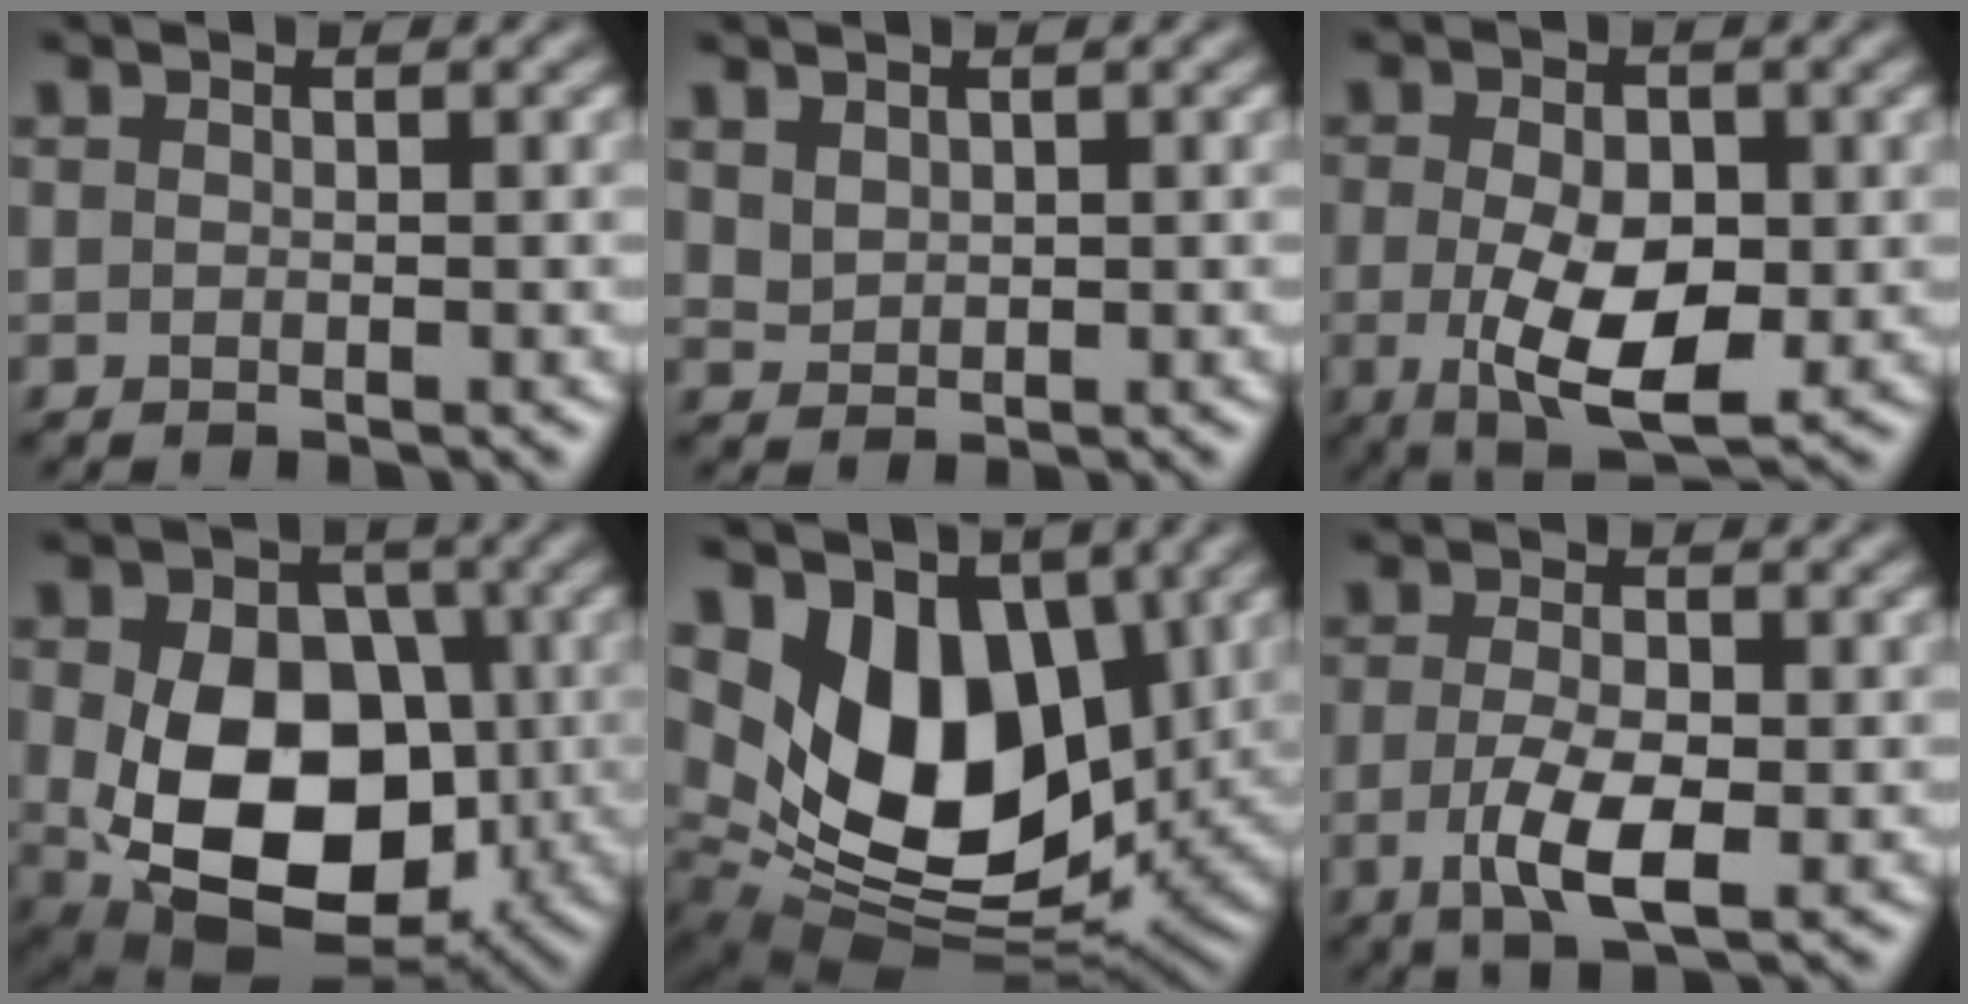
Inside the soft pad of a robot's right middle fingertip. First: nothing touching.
{"total": 1.4, "force": [0.9, 0.9, 0.6], "torque": [-0.014, -0.002, 0.023]}
{"total": 7.0, "force": [-1.0, 3.5, 6.0], "torque": [-0.108, -0.011, -0.014]}
{"total": 13.3, "force": [-1.1, 9.4, 9.3], "torque": [-0.145, -0.023, -0.011]}
{"total": 11.2, "force": [3.2, 7.3, 7.9], "torque": [-0.137, -0.021, 0.052]}
{"total": 4.7, "force": [-1.3, 1.8, 4.1], "torque": [-0.088, -0.008, -0.024]}